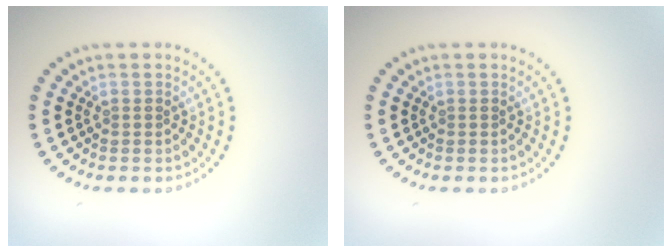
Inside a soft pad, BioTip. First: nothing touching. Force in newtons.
{"total": 0.0}